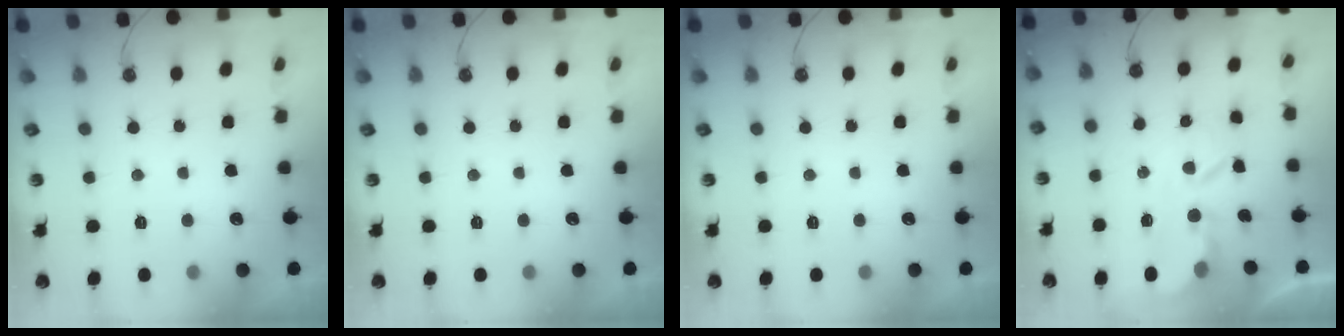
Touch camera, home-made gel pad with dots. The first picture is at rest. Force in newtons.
{"total": 0.0}
{"total": 0.0}
{"total": 5.3, "press": 5.3, "slide": 0.4}